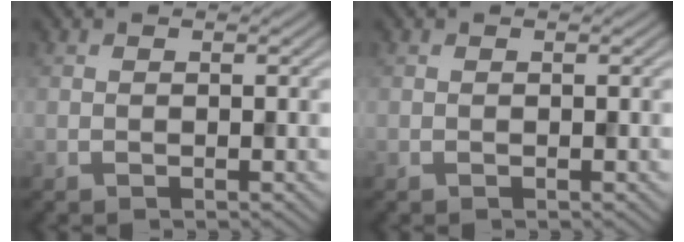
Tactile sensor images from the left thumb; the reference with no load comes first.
{"total": 0.0}